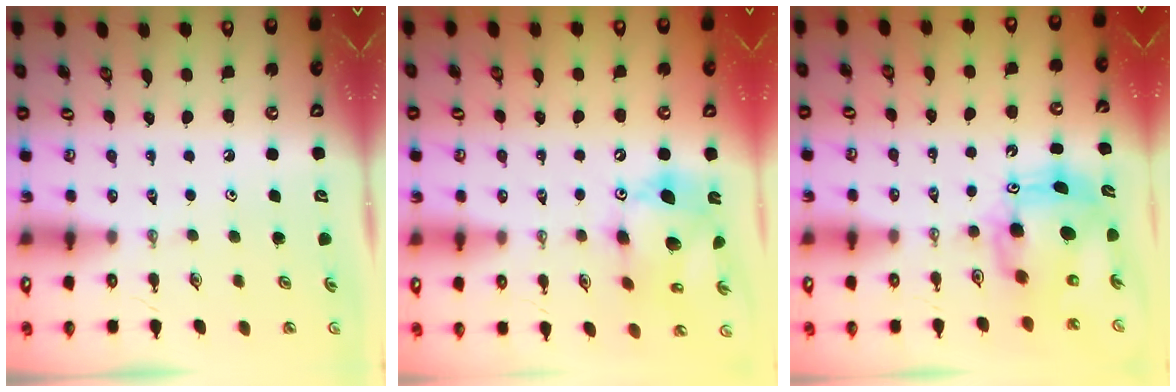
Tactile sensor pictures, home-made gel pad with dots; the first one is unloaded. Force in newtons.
{"total": 13.8, "press": 13.8, "slide": 1.2}
{"total": 10.2, "press": 10.1, "slide": 1.0}